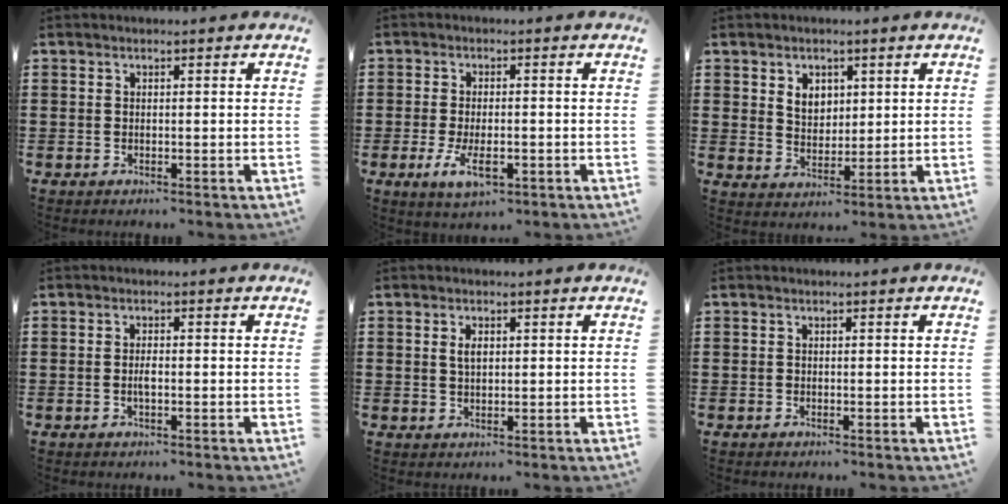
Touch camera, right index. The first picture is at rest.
{"total": 4.7, "force": [-1.6, 2.0, 3.9], "torque": [-0.087, -0.006, -0.032]}
{"total": 3.8, "force": [1.8, 3.0, 1.6], "torque": [-0.043, 0.011, 0.031]}
{"total": 1.6, "force": [-0.3, 0.4, 1.5], "torque": [-0.030, -0.001, -0.004]}
{"total": 1.9, "force": [0.5, 0.9, 1.6], "torque": [-0.033, 0.006, 0.007]}
{"total": 0.0}